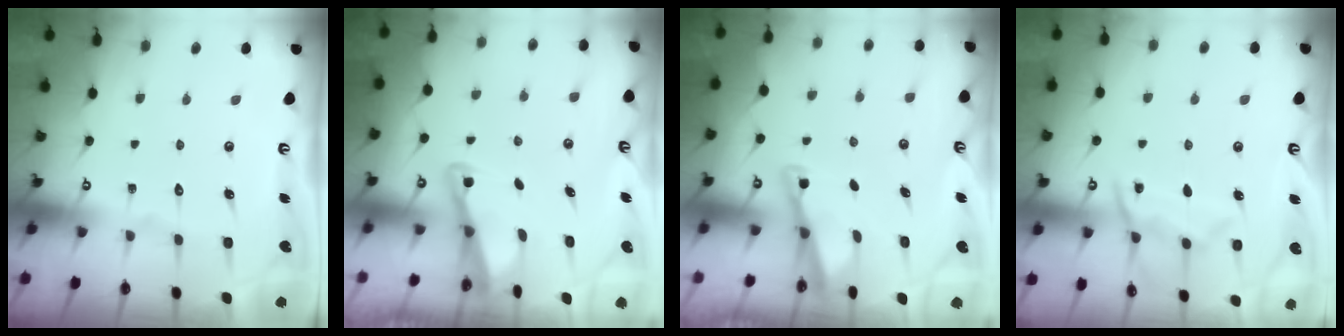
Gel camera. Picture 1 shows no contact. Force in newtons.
{"total": 3.0, "press": 3.0, "slide": 0.4}
{"total": 2.8, "press": 2.7, "slide": 0.3}
{"total": 7.8, "press": 7.8, "slide": 0.2}